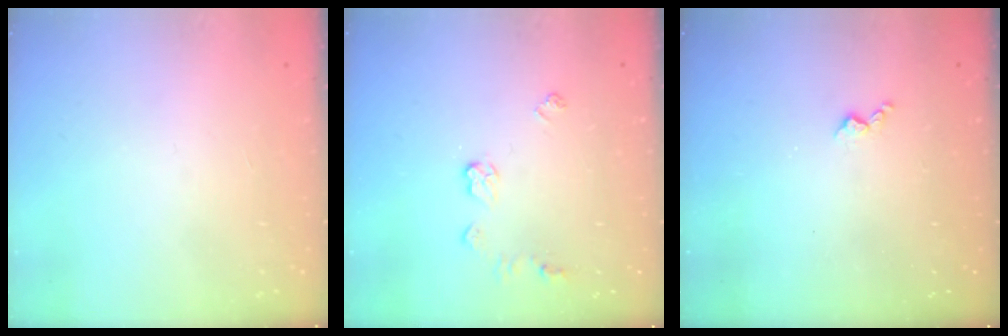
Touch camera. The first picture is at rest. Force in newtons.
{"total": 7.0, "press": 6.9, "slide": 0.4}
{"total": 3.3, "press": 3.2, "slide": 0.6}